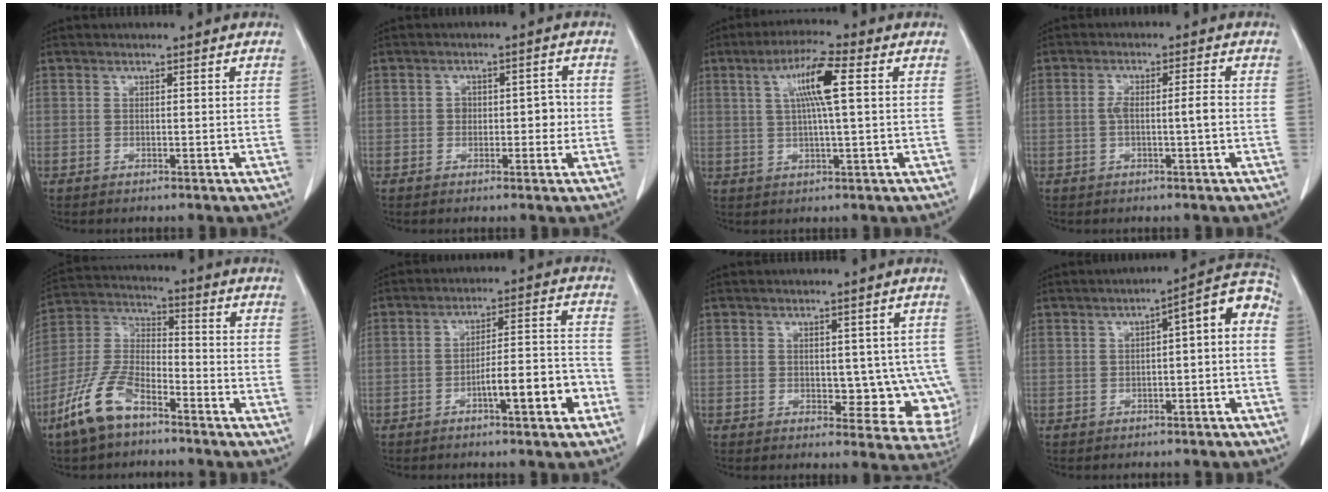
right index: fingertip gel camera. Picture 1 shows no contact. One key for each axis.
{"total": 3.6, "fx": -0.3, "fy": 2.3, "fz": 2.8, "tx": -0.029, "ty": 0.012, "tz": -0.003}
{"total": 7.7, "fx": 2.0, "fy": 0.2, "fz": 7.4, "tx": -0.136, "ty": 0.009, "tz": 0.035}
{"total": 3.8, "fx": -0.5, "fy": 0.4, "fz": 3.8, "tx": -0.073, "ty": 0.011, "tz": -0.005}
{"total": 11.3, "fx": -7.5, "fy": 4.1, "fz": 7.3, "tx": -0.172, "ty": -0.004, "tz": -0.152}
{"total": 8.6, "fx": -4.1, "fy": 1.1, "fz": 7.5, "tx": -0.112, "ty": 0.022, "tz": -0.056}
{"total": 7.7, "fx": -0.4, "fy": 4.9, "fz": 5.9, "tx": -0.038, "ty": 0.006, "tz": 0.008}
{"total": 7.5, "fx": -0.5, "fy": 2.0, "fz": 7.2, "tx": -0.091, "ty": 0.036, "tz": -0.010}